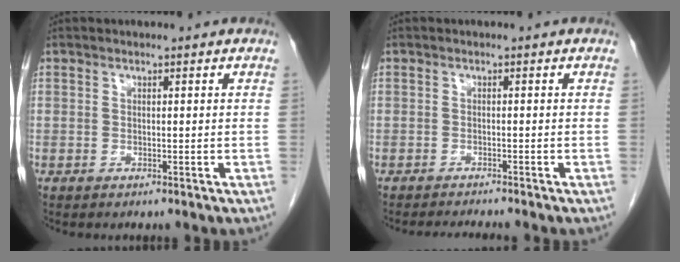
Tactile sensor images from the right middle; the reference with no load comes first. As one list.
[{"total": 3.0, "force": [-2.8, -0.7, 0.8], "torque": [-0.014, -0.013, -0.042]}]